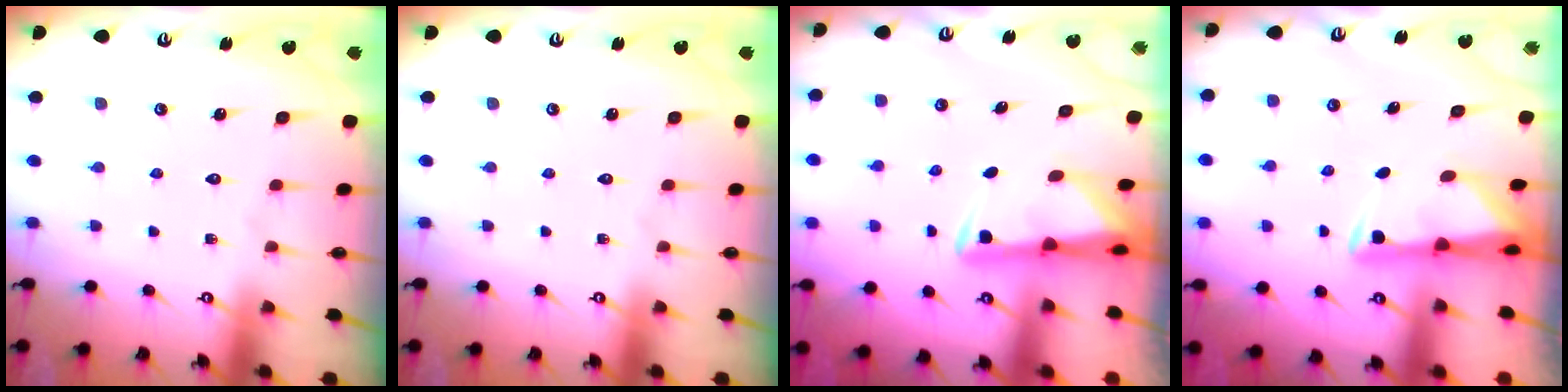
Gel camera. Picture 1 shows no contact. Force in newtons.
{"total": 0.0}
{"total": 2.8, "press": 2.8, "slide": 0.5}
{"total": 3.2, "press": 3.1, "slide": 0.6}